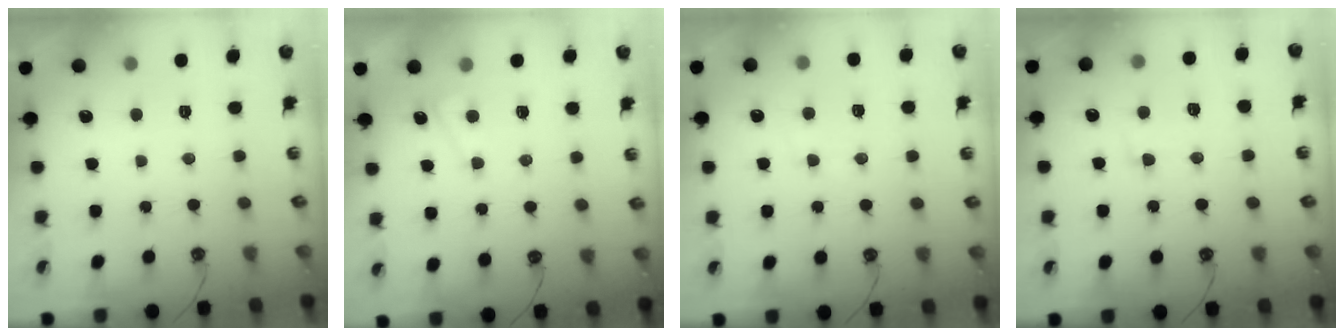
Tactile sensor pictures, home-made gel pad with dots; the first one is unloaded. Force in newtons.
{"total": 1.6, "press": 1.6, "slide": 0.5}
{"total": 0.7, "press": 0.5, "slide": 0.5}
{"total": 2.4, "press": 1.7, "slide": 1.6}